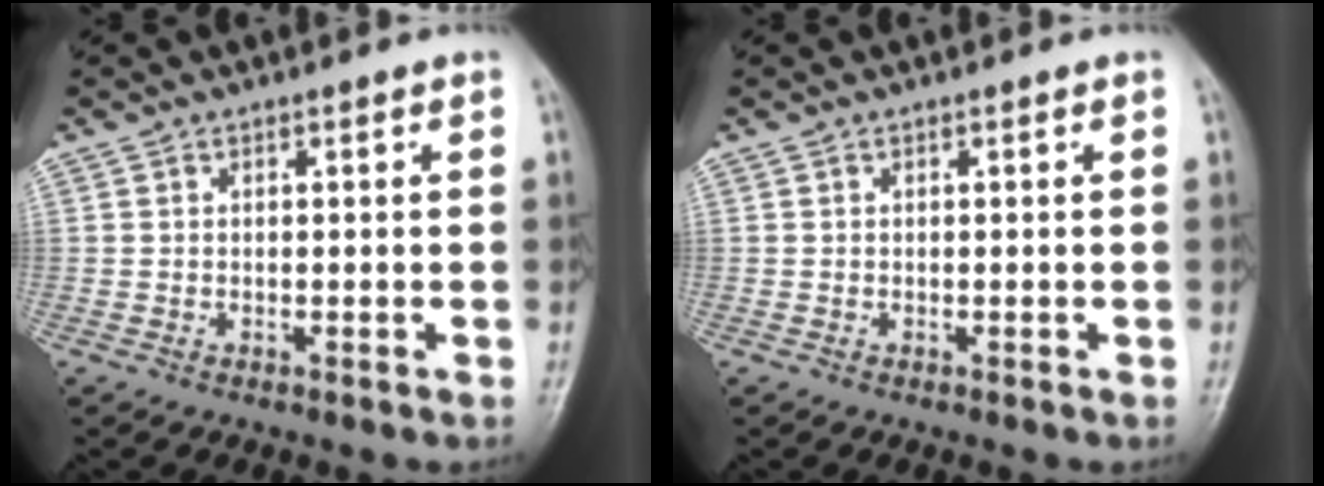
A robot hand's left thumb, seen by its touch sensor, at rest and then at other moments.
{"total": 0.0}